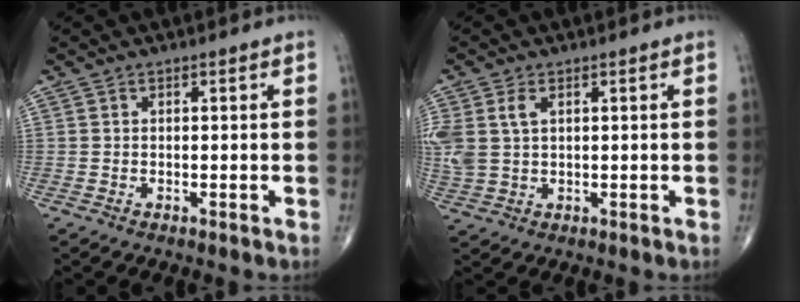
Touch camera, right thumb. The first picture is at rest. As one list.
[{"total": 6.8, "force": [2.0, 4.3, 4.9], "torque": [-0.130, 0.007, 0.049]}]